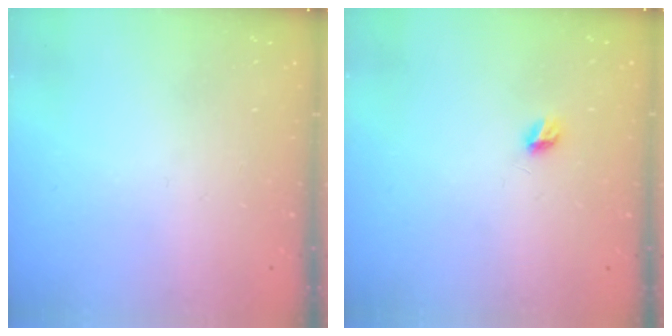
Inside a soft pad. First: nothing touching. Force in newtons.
{"total": 5.0, "press": 5.0, "slide": 0.4}